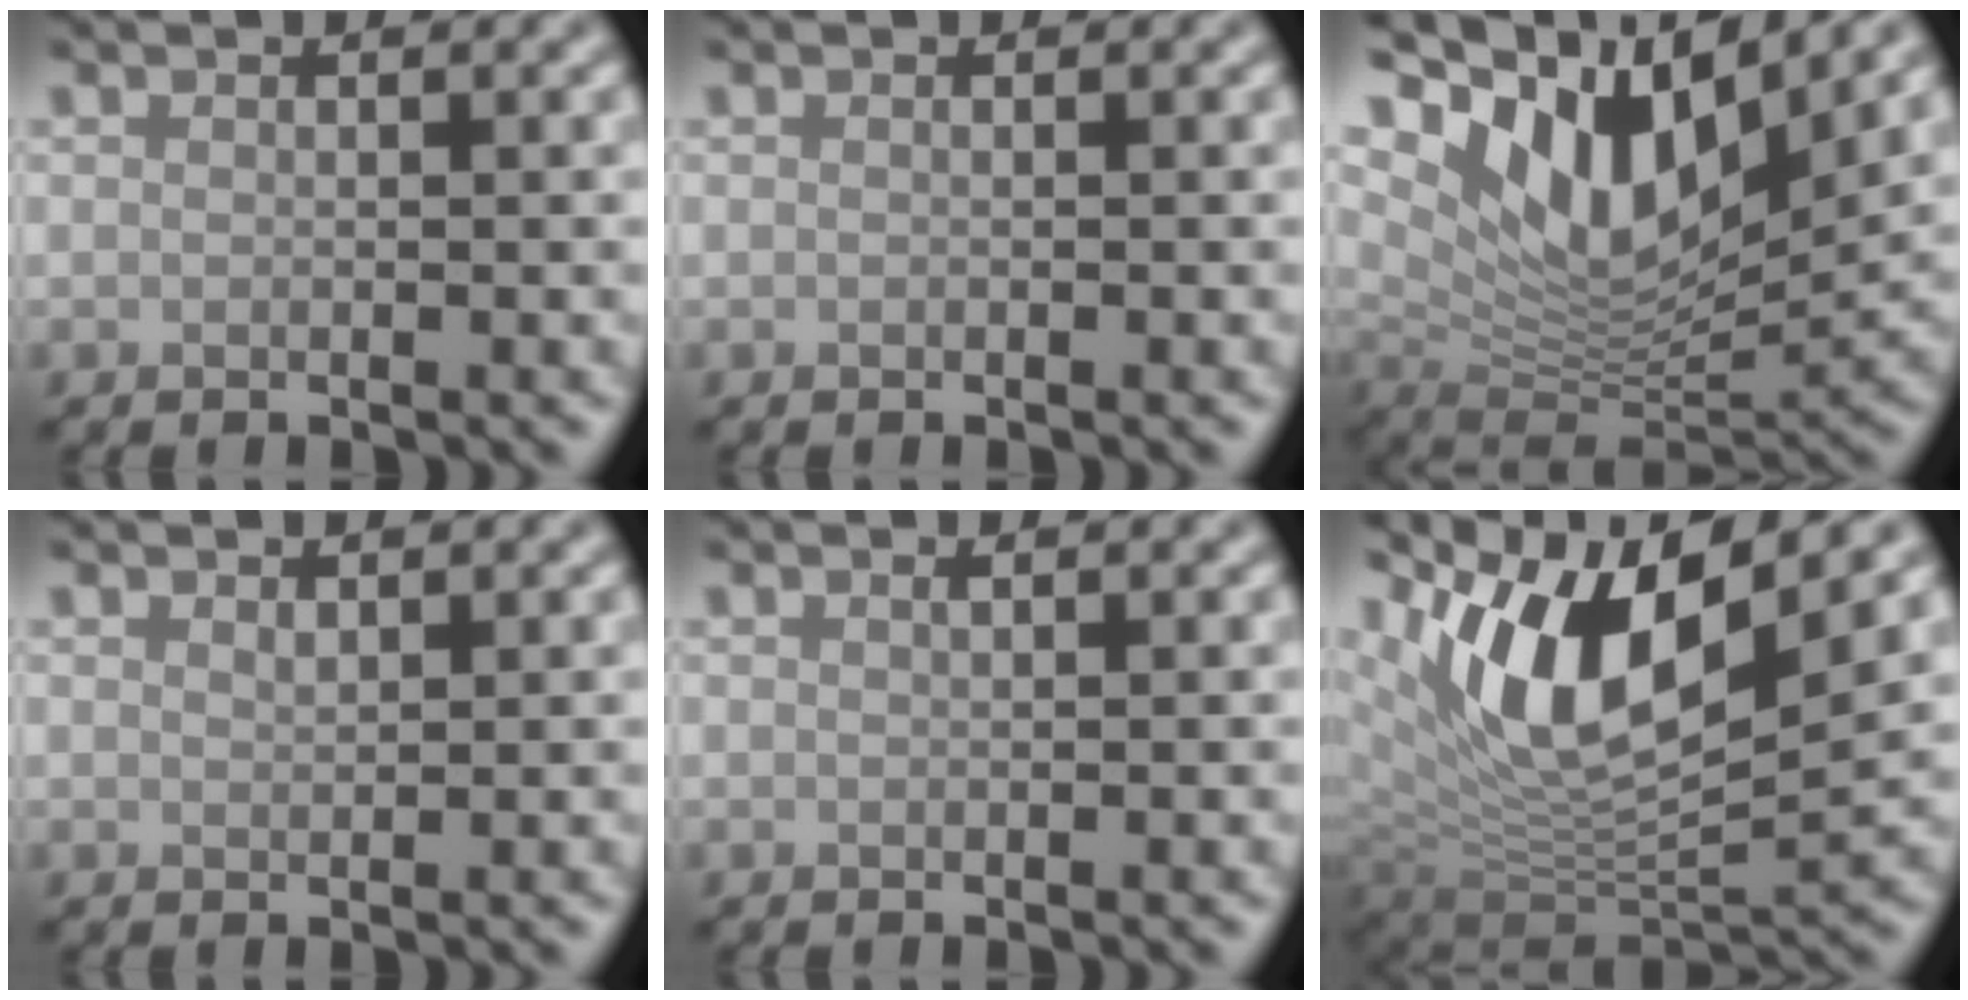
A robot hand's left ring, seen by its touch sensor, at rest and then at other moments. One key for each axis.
{"total": 0.0}
{"total": 10.9, "fx": 5.3, "fy": 4.5, "fz": 8.4, "tx": -0.143, "ty": -0.004, "tz": 0.101}
{"total": 0.5, "fx": 0.5, "fy": 0.1, "fz": 0.2, "tx": -0.005, "ty": -0.002, "tz": 0.011}
{"total": 0.5, "fx": 0.3, "fy": 0.2, "fz": 0.4, "tx": -0.003, "ty": 0.004, "tz": 0.003}
{"total": 11.3, "fx": 4.7, "fy": 4.6, "fz": 9.2, "tx": -0.163, "ty": -0.001, "tz": 0.088}